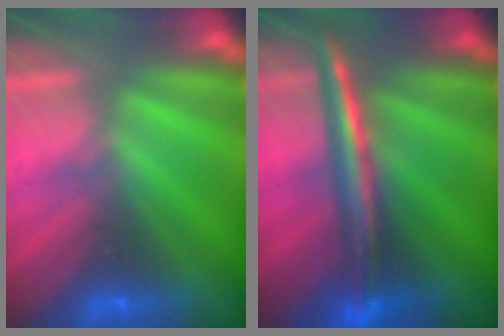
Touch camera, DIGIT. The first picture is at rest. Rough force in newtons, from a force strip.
{"total": 2.9}